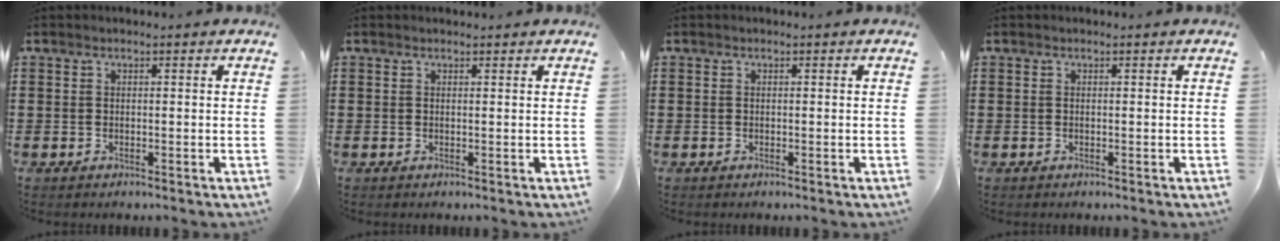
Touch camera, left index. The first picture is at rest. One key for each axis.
{"total": 0.5, "fx": 0.5, "fy": 0.0, "fz": 0.3, "tx": -0.007, "ty": -0.001, "tz": 0.010}
{"total": 0.0}
{"total": 0.0}